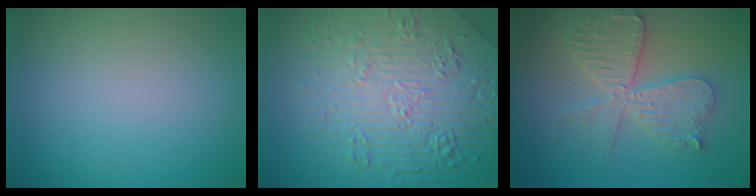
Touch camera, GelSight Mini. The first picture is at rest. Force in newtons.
{"total": 8.2, "press": 6.2, "slide": 5.3}
{"total": 5.7, "press": 5.7, "slide": 0.8}